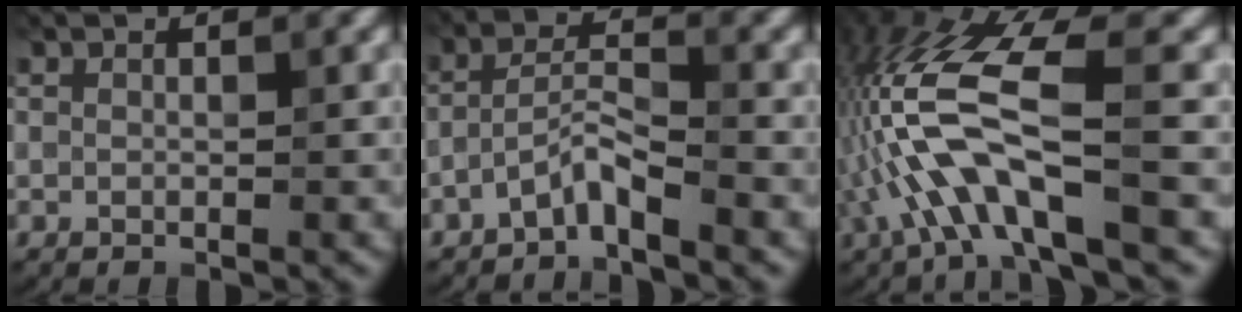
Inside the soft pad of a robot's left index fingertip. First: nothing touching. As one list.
[{"total": 2.6, "force": [-2.1, 0.3, 1.5], "torque": [-0.036, 0.011, -0.048]}, {"total": 9.3, "force": [-2.4, 2.8, 8.5], "torque": [-0.191, 0.017, -0.047]}]